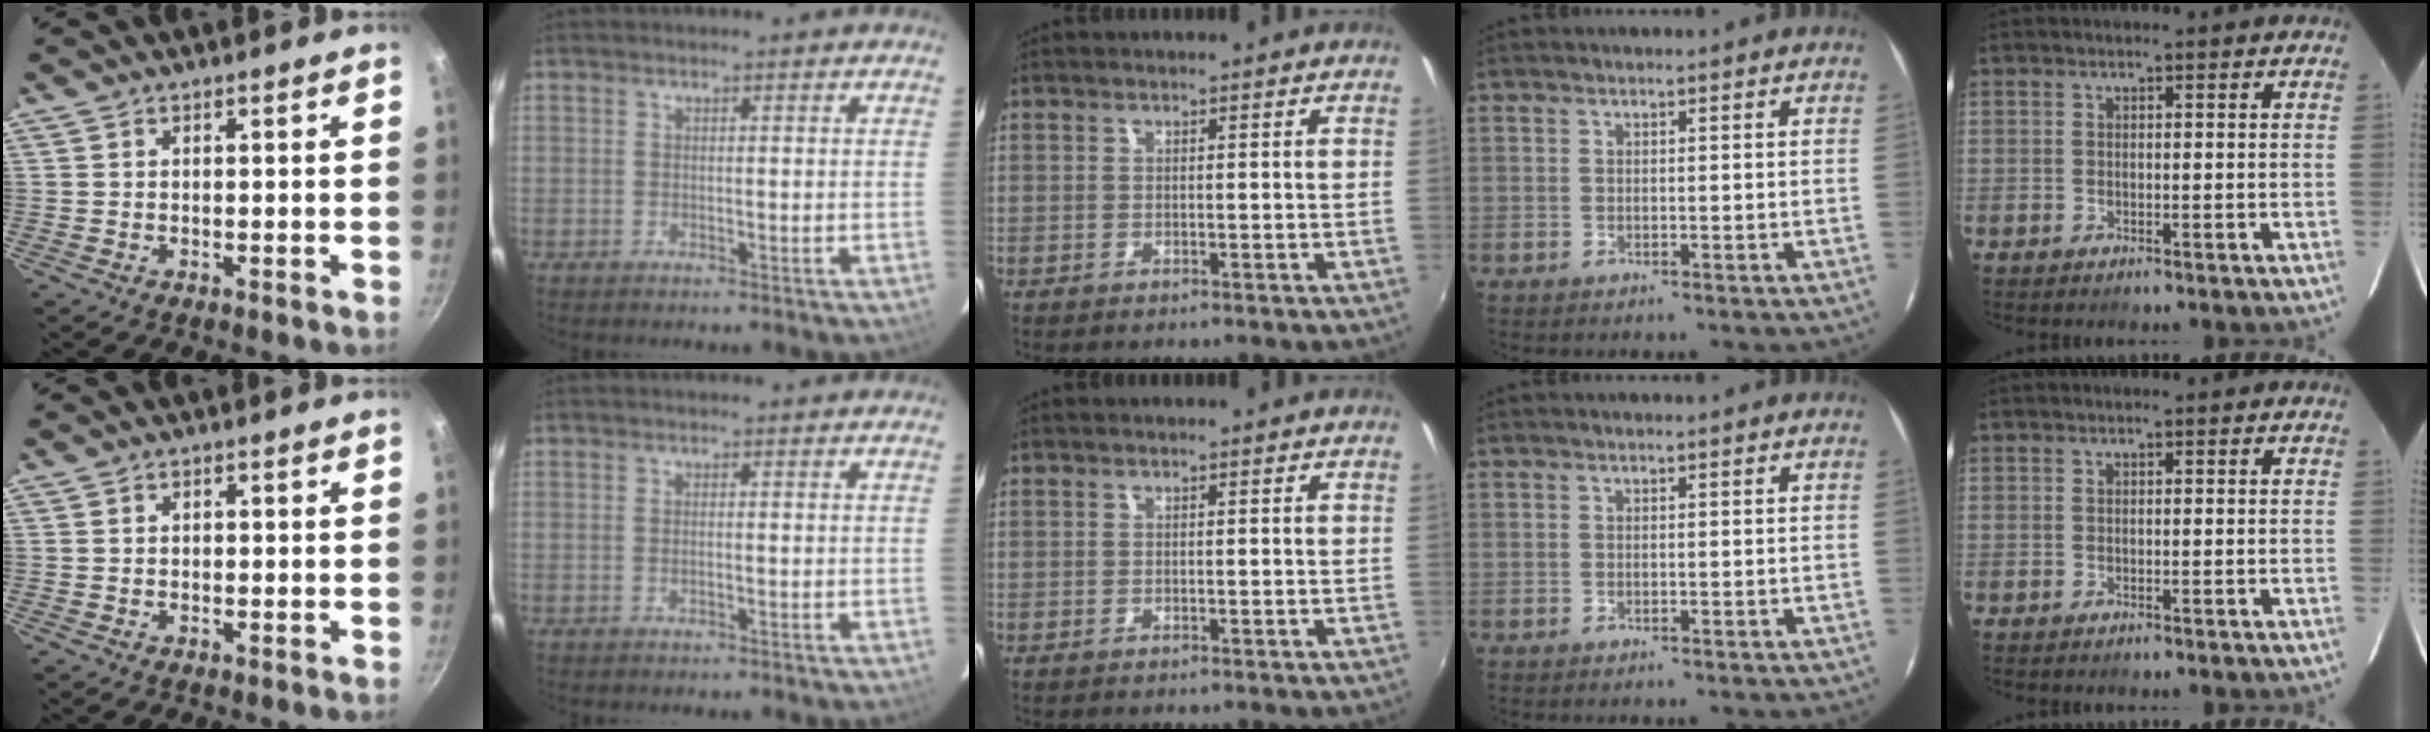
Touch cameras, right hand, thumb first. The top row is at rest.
{"thumb": {"total": 0.9, "force": [0.1, 0.7, 0.5], "torque": [-0.006, 0.005, 0.001]}, "index": {"total": 0.7, "force": [-0.2, 0.3, 0.6], "torque": [-0.011, -0.001, -0.004]}}